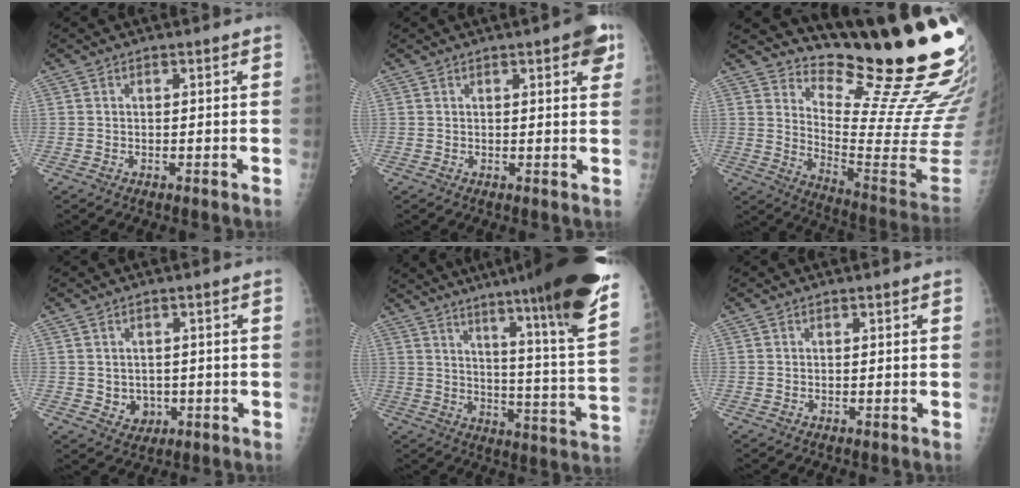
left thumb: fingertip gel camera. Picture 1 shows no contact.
{"total": 5.5, "force": [2.8, 1.6, 4.5], "torque": [-0.040, -0.005, 0.027]}
{"total": 23.0, "force": [18.3, 3.8, 13.3], "torque": [-0.163, -0.181, 0.257]}
{"total": 3.7, "force": [-0.2, 3.3, 1.6], "torque": [-0.009, -0.002, 0.009]}
{"total": 26.8, "force": [18.9, 0.6, 19.0], "torque": [-0.268, -0.117, 0.262]}
{"total": 0.0}